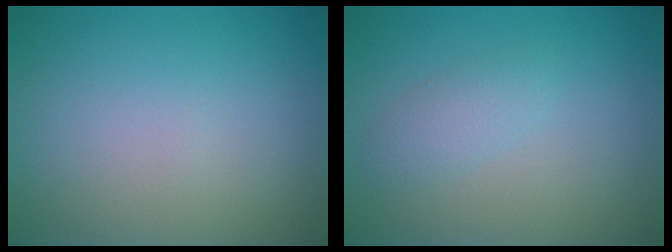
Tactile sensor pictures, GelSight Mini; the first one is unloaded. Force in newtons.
{"total": 1.6, "press": 1.6, "slide": 0.1}